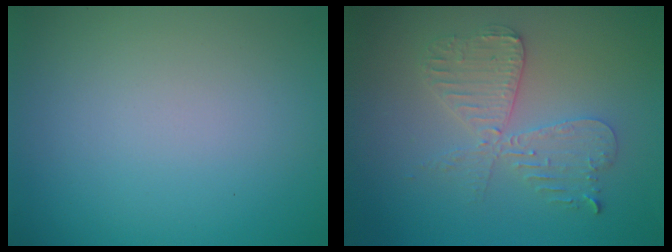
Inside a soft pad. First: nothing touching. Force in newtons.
{"total": 4.2, "press": 3.6, "slide": 2.2}